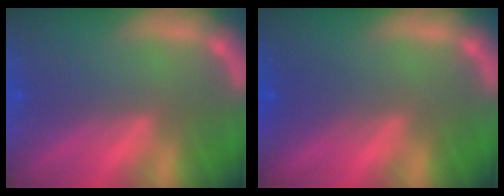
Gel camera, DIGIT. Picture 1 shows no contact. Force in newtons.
{"total": 2.0}